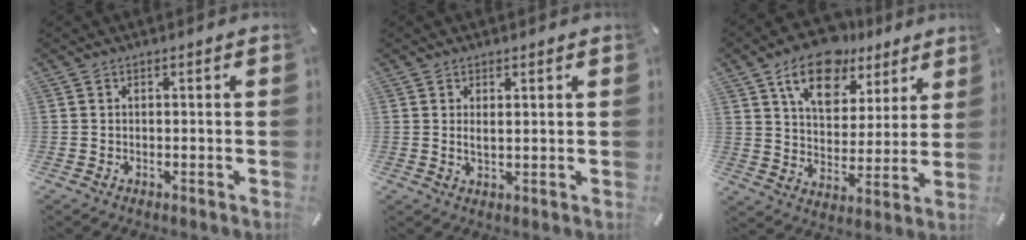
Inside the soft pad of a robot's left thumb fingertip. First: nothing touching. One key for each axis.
{"total": 2.1, "fx": 1.2, "fy": 0.7, "fz": 1.5, "tx": -0.024, "ty": -0.003, "tz": 0.019}
{"total": 14.4, "fx": 9.4, "fy": 8.6, "fz": 6.6, "tx": -0.106, "ty": -0.051, "tz": 0.168}